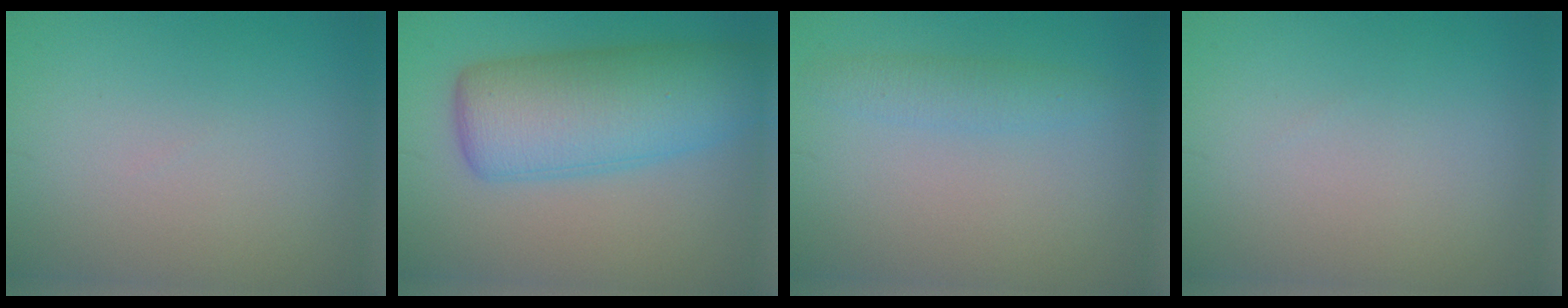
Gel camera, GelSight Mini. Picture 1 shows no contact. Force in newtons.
{"total": 9.2, "press": 9.2, "slide": 0.4}
{"total": 2.0, "press": 2.0, "slide": 0.1}
{"total": 0.0}